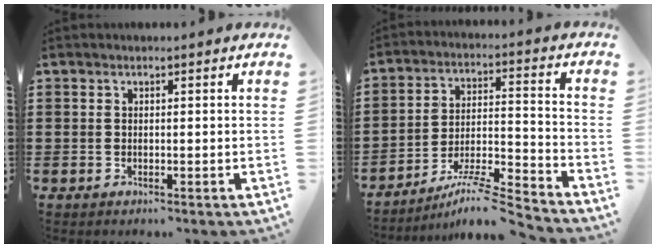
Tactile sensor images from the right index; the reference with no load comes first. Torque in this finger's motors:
{"motor_torque": [0.14, -0.18, 0.16, 0.04]}